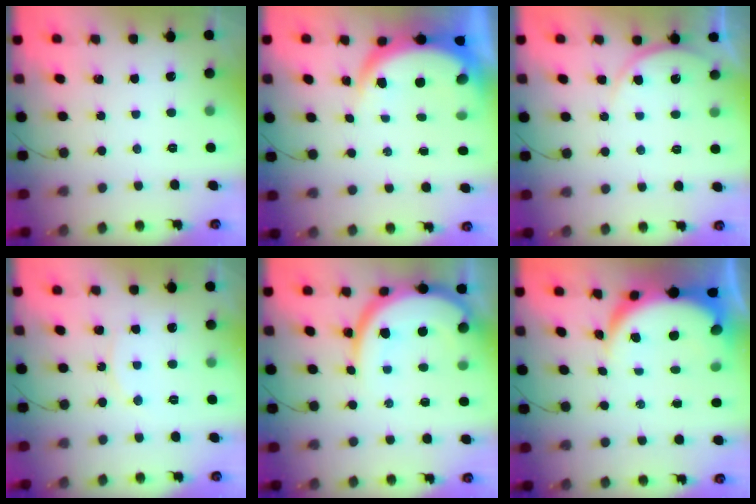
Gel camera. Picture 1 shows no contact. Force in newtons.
{"total": 7.1, "press": 7.0, "slide": 1.0}
{"total": 6.3, "press": 6.2, "slide": 0.8}
{"total": 6.3, "press": 6.3, "slide": 0.3}
{"total": 12.2, "press": 12.2, "slide": 1.0}
{"total": 7.8, "press": 7.6, "slide": 1.5}